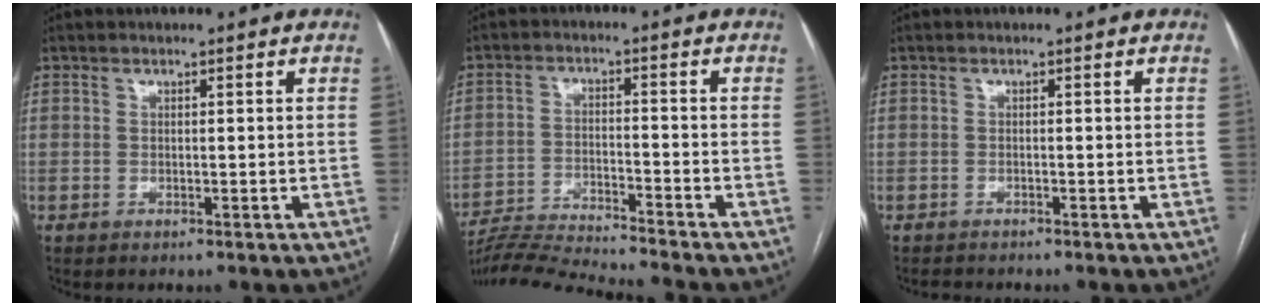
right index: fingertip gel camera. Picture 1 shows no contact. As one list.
[{"total": 12.1, "force": [-11.5, -2.1, 3.4], "torque": [-0.044, -0.009, -0.198]}, {"total": 1.6, "force": [-1.5, 0.2, 0.3], "torque": [-0.005, -0.004, -0.020]}]